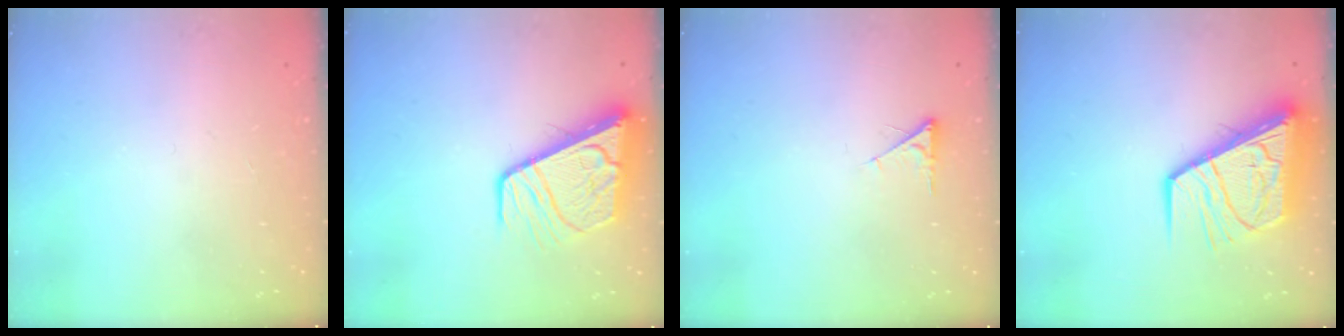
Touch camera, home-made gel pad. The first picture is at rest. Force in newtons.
{"total": 11.8, "press": 11.8, "slide": 1.4}
{"total": 2.4, "press": 2.4, "slide": 0.4}
{"total": 14.4, "press": 14.3, "slide": 1.6}